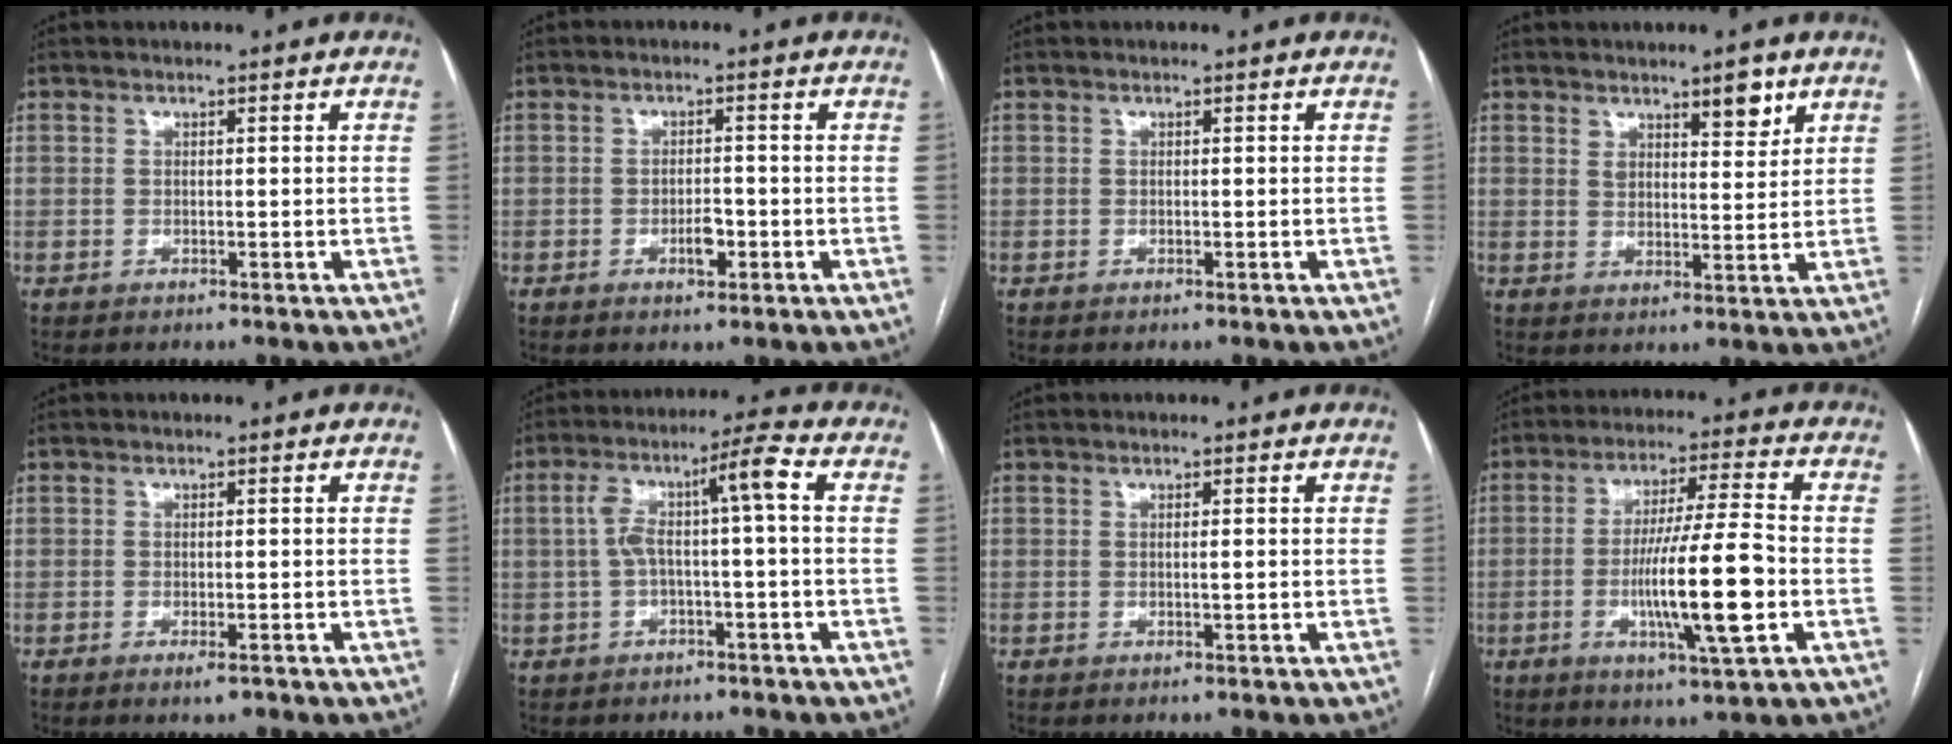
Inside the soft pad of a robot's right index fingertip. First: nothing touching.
{"total": 2.8, "force": [-1.1, 1.1, 2.3], "torque": [-0.039, 0.001, -0.016]}
{"total": 0.0}
{"total": 5.1, "force": [3.5, 1.7, 3.4], "torque": [-0.051, -0.005, 0.054]}
{"total": 1.6, "force": [-1.1, 0.4, 1.1], "torque": [-0.015, -0.001, -0.015]}
{"total": 7.7, "force": [0.2, 0.4, 7.6], "torque": [-0.142, 0.039, 0.006]}
{"total": 0.6, "force": [-0.1, -0.1, 0.6], "torque": [-0.011, 0.000, -0.001]}
{"total": 13.6, "force": [-3.2, 0.2, 13.2], "torque": [-0.237, -0.010, -0.057]}